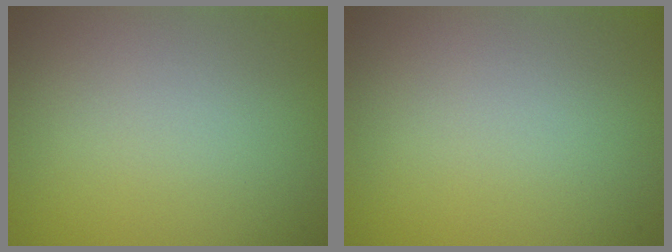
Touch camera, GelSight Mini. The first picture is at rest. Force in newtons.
{"total": 0.0}